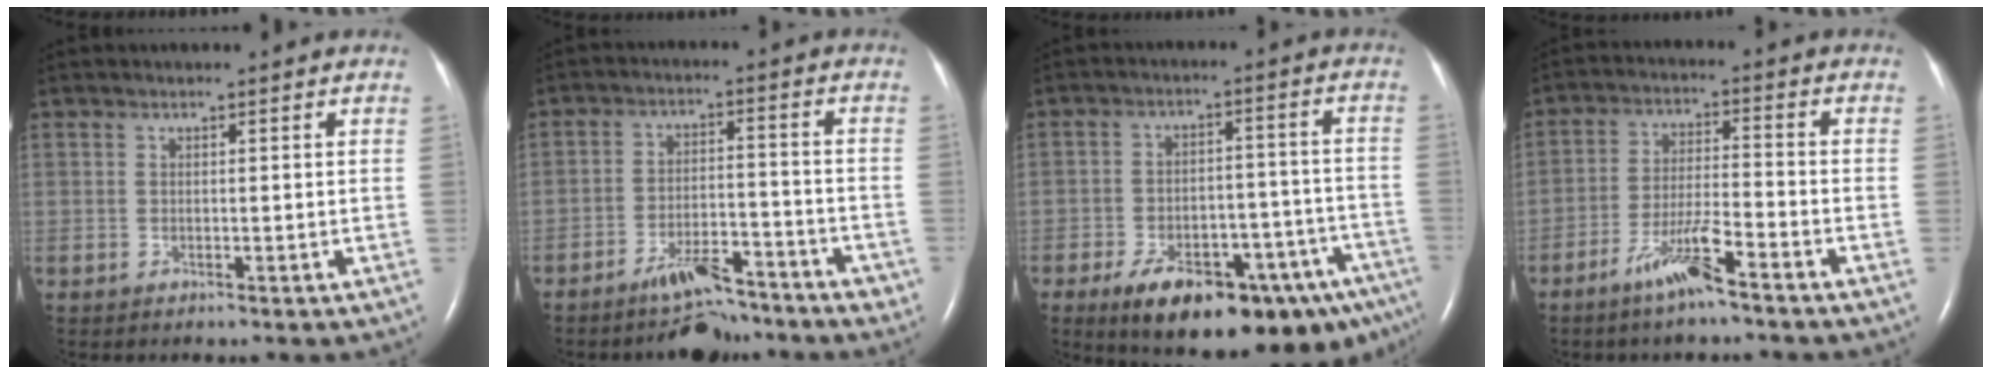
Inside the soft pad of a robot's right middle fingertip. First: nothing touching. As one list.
[{"total": 7.5, "force": [-6.1, 2.6, 3.5], "torque": [-0.056, 0.003, -0.097]}, {"total": 20.6, "force": [-13.0, 7.0, 14.3], "torque": [-0.144, 0.020, -0.178]}, {"total": 7.5, "force": [-5.2, 0.5, 5.4], "torque": [-0.111, -0.010, -0.098]}]